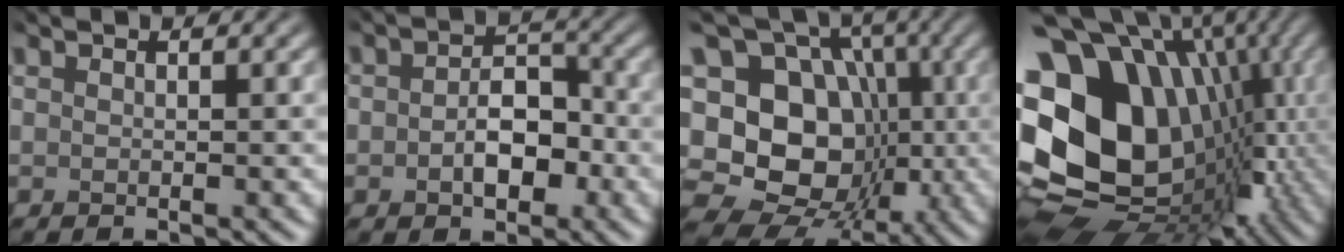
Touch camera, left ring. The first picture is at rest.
{"total": 3.7, "force": [-2.7, 2.1, 1.5], "torque": [-0.054, -0.022, -0.017]}
{"total": 13.5, "force": [-3.2, 11.4, 6.6], "torque": [-0.116, 0.001, -0.051]}
{"total": 16.7, "force": [-1.5, 13.7, 9.5], "torque": [-0.195, -0.024, 0.033]}